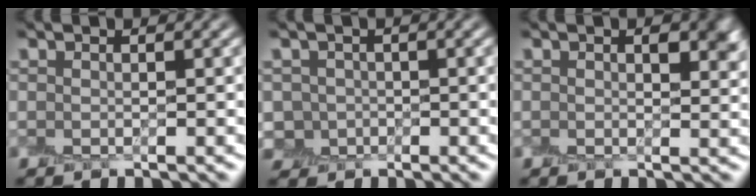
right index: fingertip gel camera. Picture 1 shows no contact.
{"total": 2.2, "force": [-0.4, 2.1, 0.4], "torque": [0.000, -0.001, -0.010]}
{"total": 2.4, "force": [0.7, 1.4, 1.8], "torque": [-0.019, -0.004, 0.010]}